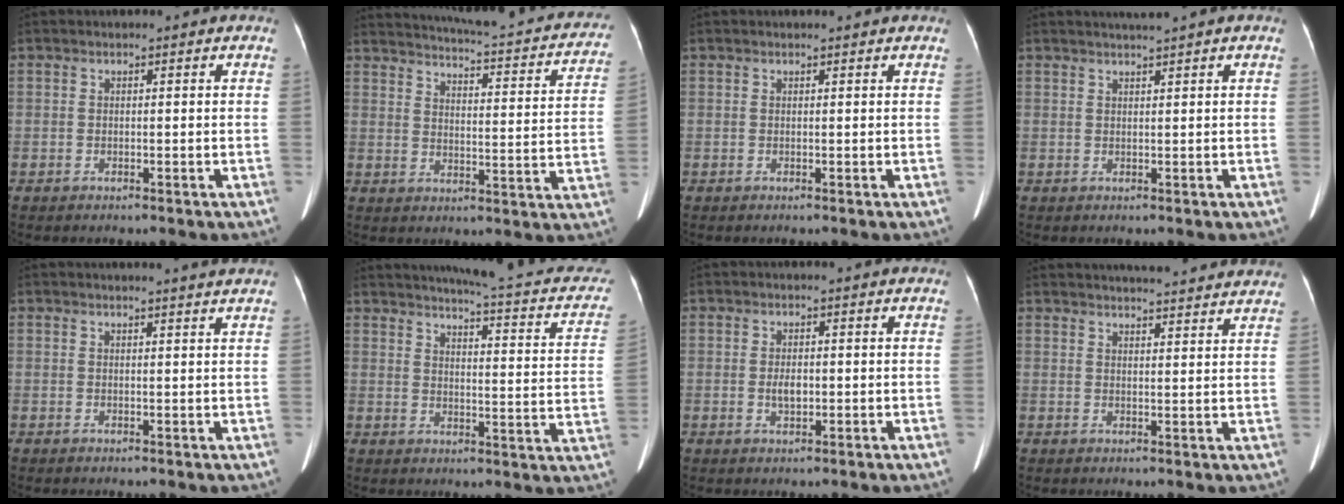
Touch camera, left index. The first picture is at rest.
{"total": 24.1, "force": [21.2, 4.1, 10.7], "torque": [-0.153, -0.035, 0.244]}
{"total": 0.9, "force": [0.9, 0.1, 0.2], "torque": [-0.010, 0.008, 0.012]}
{"total": 1.6, "force": [1.3, -0.6, 0.7], "torque": [-0.011, 0.002, 0.026]}
{"total": 3.1, "force": [2.8, -0.7, 1.1], "torque": [-0.019, -0.002, 0.028]}
{"total": 17.9, "force": [14.8, 3.4, 9.6], "torque": [-0.120, -0.018, 0.157]}
{"total": 2.1, "force": [-0.3, 1.0, 1.8], "torque": [-0.036, 0.000, -0.002]}
{"total": 15.4, "force": [14.5, 1.5, 5.1], "torque": [-0.066, 0.018, 0.175]}